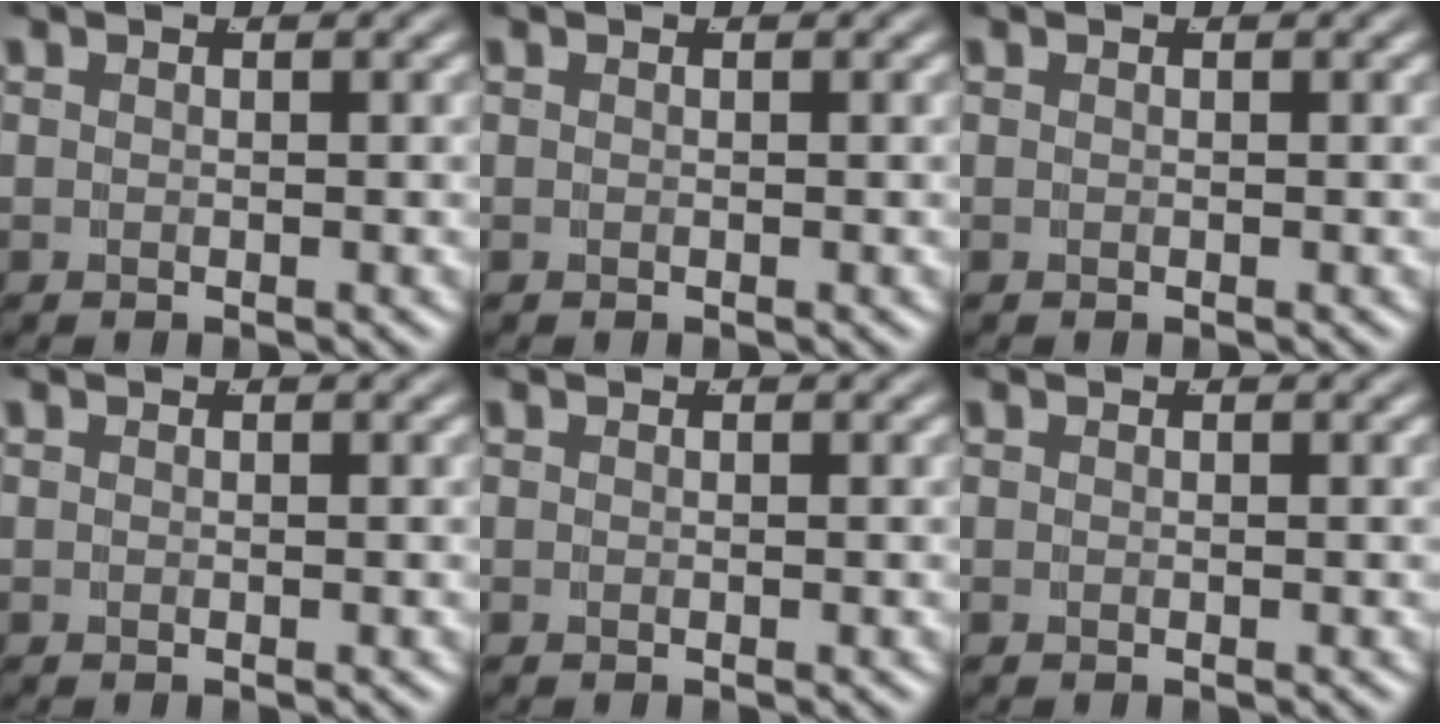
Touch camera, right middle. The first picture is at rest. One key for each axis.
{"total": 0.0}
{"total": 0.0}
{"total": 0.0}
{"total": 0.0}
{"total": 0.0}